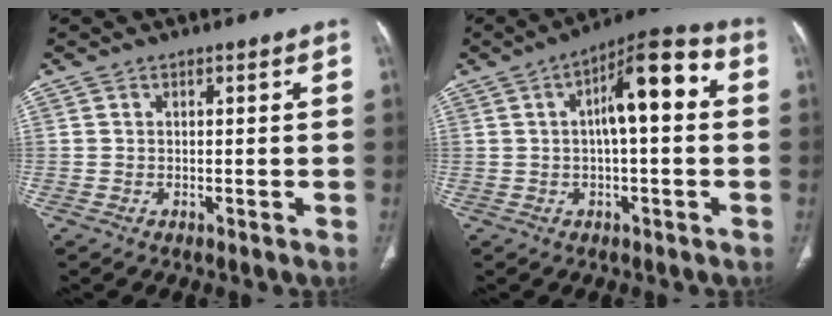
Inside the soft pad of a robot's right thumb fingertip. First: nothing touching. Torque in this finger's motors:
{"motor_torque": [1.73, 3.28, 1.29, -0.21, 0.09]}